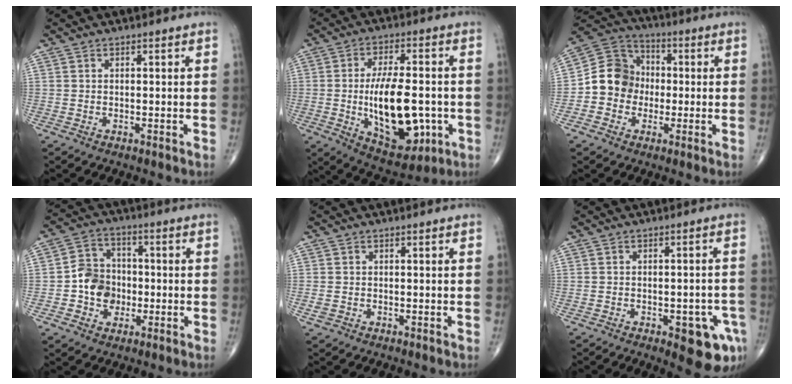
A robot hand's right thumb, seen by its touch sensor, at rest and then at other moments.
{"total": 17.8, "force": [-2.7, 8.6, 15.3], "torque": [-0.221, 0.005, -0.023]}
{"total": 10.6, "force": [-1.4, 9.5, 4.4], "torque": [-0.050, 0.036, -0.038]}
{"total": 8.9, "force": [-1.6, 7.5, 4.4], "torque": [-0.044, 0.025, -0.035]}
{"total": 1.3, "force": [-0.4, 1.1, 0.7], "torque": [-0.019, 0.001, -0.008]}
{"total": 9.5, "force": [-4.2, 3.6, 7.7], "torque": [-0.072, 0.018, -0.044]}